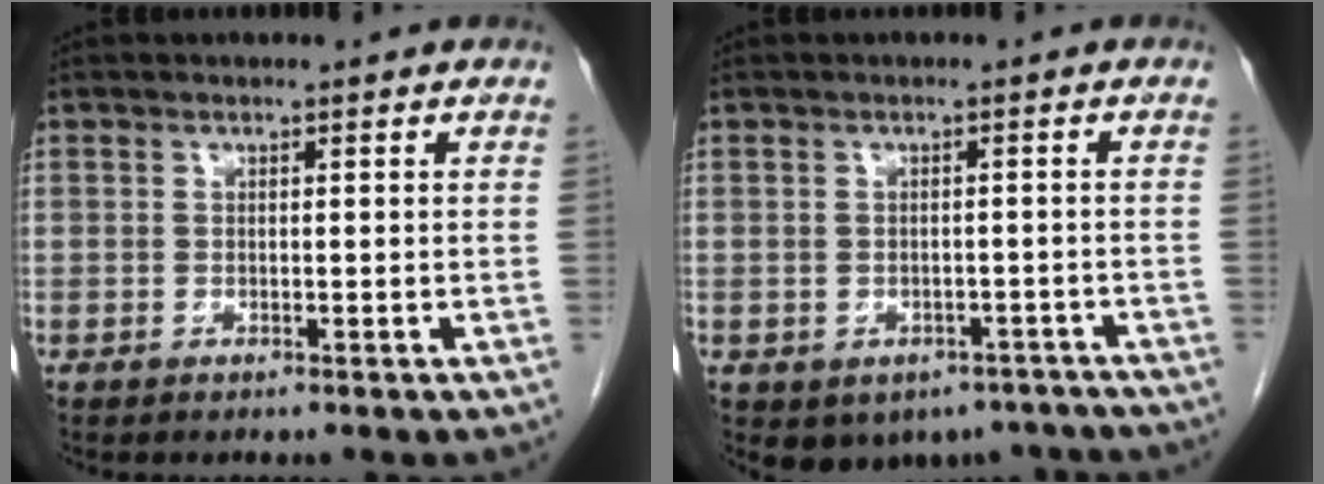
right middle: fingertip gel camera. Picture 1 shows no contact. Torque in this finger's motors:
{"motor_torque": [0.32, -0.32, 0.06, 0.05]}